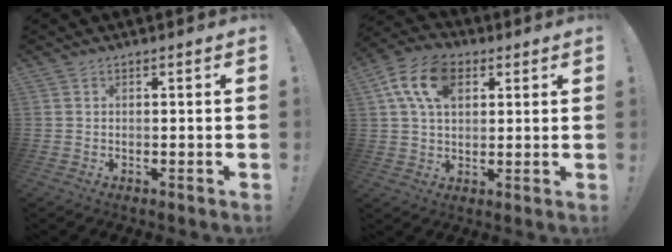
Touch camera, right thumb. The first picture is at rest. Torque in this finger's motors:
{"motor_torque": [1.46, 1.46, 0.09, 0.05, 0.03]}